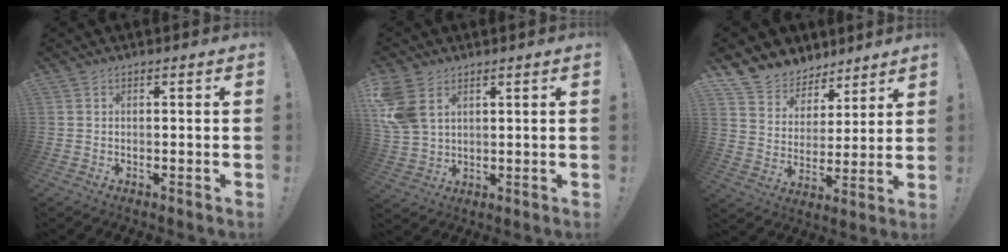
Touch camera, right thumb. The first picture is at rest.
{"total": 9.4, "force": [4.1, 6.4, 5.5], "torque": [-0.115, -0.012, 0.085]}
{"total": 10.0, "force": [7.5, 6.5, 0.9], "torque": [-0.022, -0.063, 0.146]}